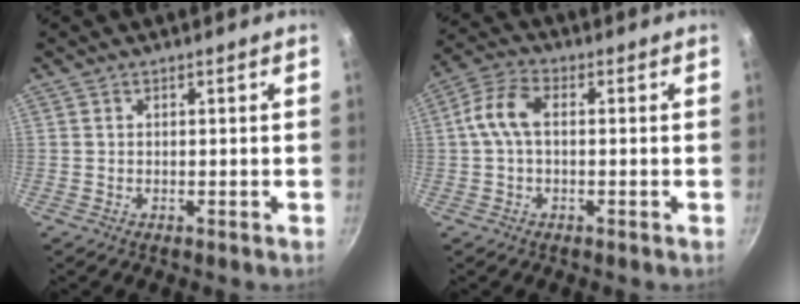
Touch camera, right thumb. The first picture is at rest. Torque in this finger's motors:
{"motor_torque": [1.36, 1.80, 1.11, -0.36, 0.45]}